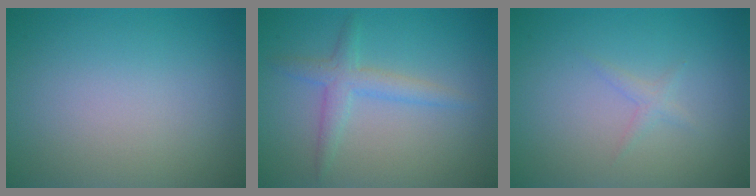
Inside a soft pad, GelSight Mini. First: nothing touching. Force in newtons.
{"total": 1.8, "press": 1.8, "slide": 0.1}
{"total": 0.9, "press": 0.9, "slide": 0.0}